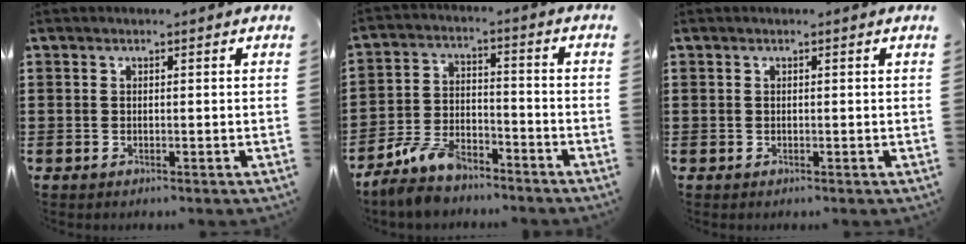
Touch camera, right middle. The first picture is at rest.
{"total": 7.4, "force": [-6.5, 2.5, 2.6], "torque": [-0.061, 0.010, -0.129]}
{"total": 0.0}